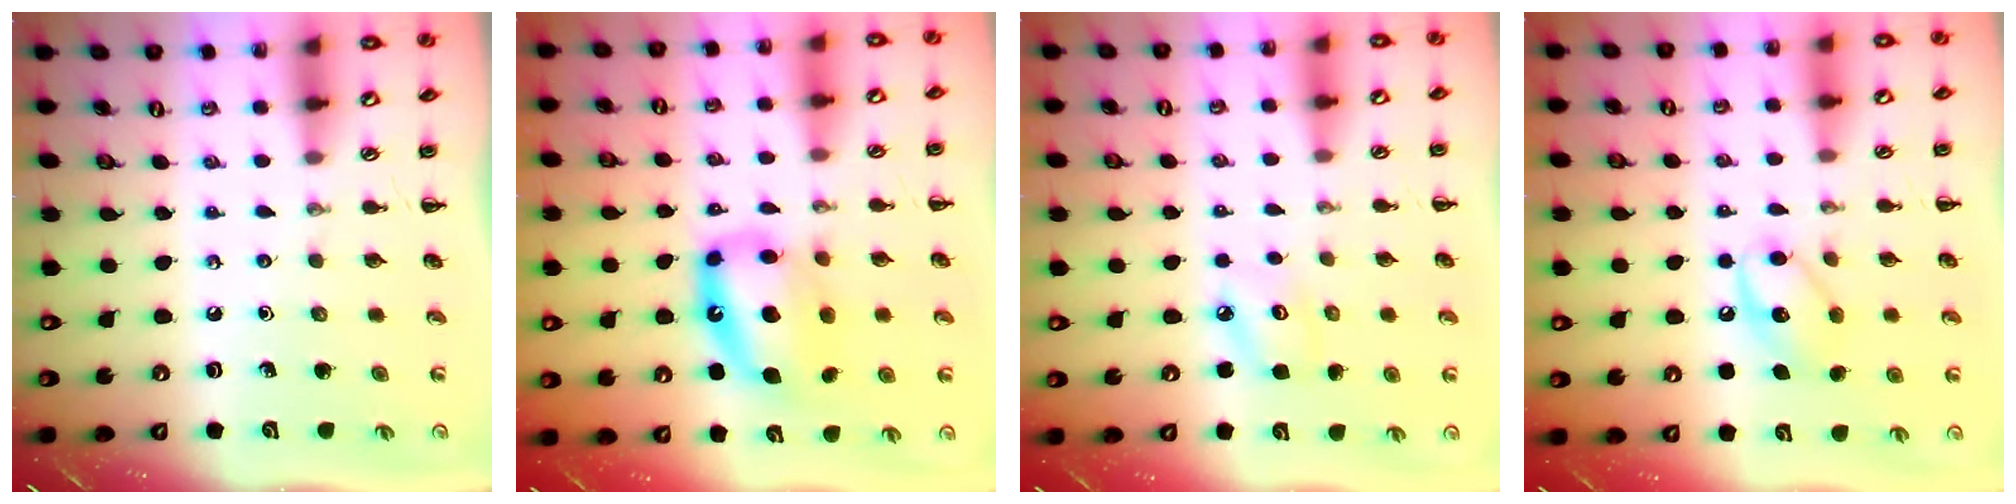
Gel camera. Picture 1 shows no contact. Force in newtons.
{"total": 12.3, "press": 11.9, "slide": 3.1}
{"total": 5.2, "press": 5.1, "slide": 1.1}
{"total": 10.7, "press": 10.6, "slide": 1.2}